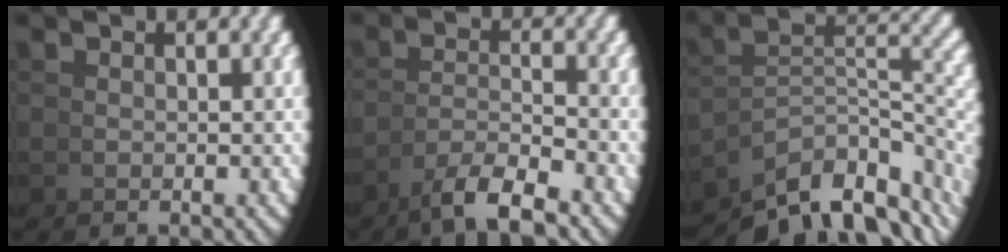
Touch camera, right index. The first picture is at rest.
{"total": 4.1, "force": [-2.6, 0.7, 3.0], "torque": [-0.043, -0.004, -0.040]}
{"total": 9.1, "force": [-3.9, 4.9, 6.6], "torque": [-0.089, -0.021, -0.051]}